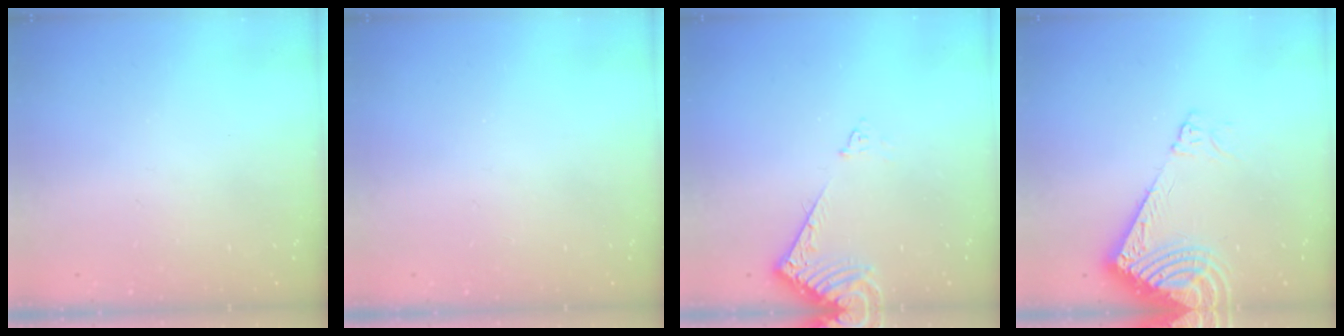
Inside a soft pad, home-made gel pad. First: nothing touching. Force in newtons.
{"total": 0.0}
{"total": 7.3, "press": 7.2, "slide": 0.3}
{"total": 14.2, "press": 14.1, "slide": 2.0}